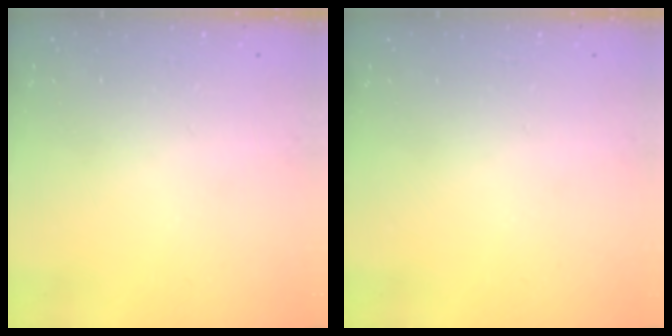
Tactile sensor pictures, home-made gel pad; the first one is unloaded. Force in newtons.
{"total": 0.0}